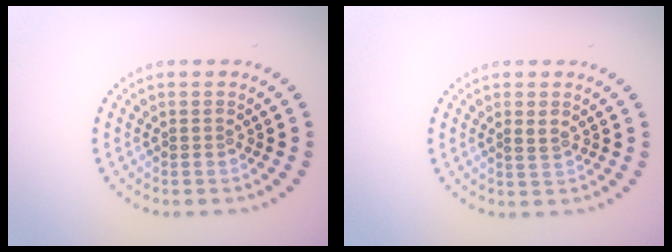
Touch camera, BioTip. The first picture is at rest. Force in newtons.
{"total": 1.0, "press": 0.9, "slide": 0.5}